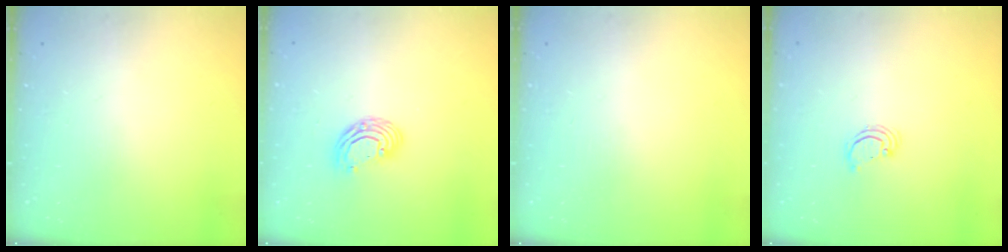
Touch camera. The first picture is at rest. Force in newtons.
{"total": 8.0, "press": 7.9, "slide": 1.2}
{"total": 0.0}
{"total": 2.2, "press": 2.2, "slide": 0.2}